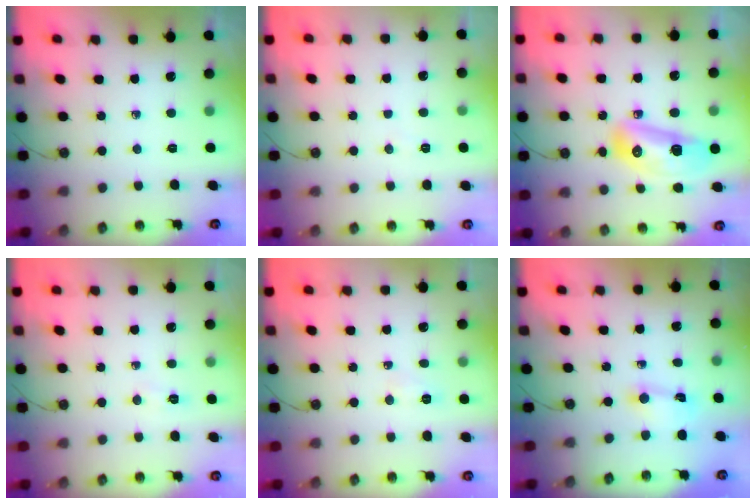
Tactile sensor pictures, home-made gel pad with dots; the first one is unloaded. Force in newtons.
{"total": 3.8, "press": 3.4, "slide": 1.7}
{"total": 14.7, "press": 14.6, "slide": 2.0}
{"total": 3.4, "press": 3.4, "slide": 0.5}
{"total": 16.7, "press": 4.8, "slide": 16.0}
{"total": 2.0, "press": 2.0, "slide": 0.1}